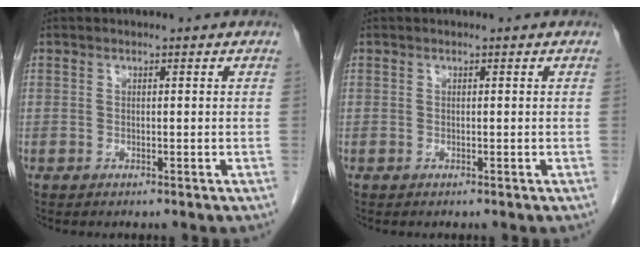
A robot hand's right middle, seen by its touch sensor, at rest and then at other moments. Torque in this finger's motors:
{"motor_torque": [-0.15, -0.06, -0.01, -0.01]}